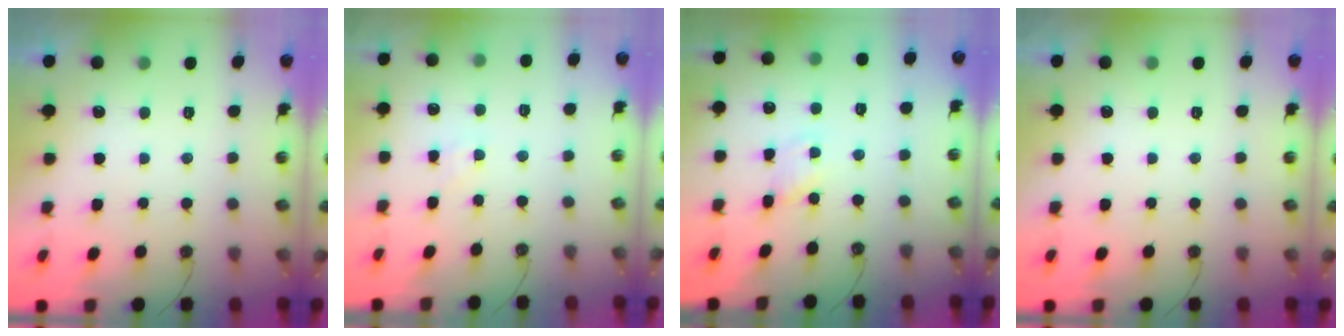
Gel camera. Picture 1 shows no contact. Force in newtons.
{"total": 2.4, "press": 2.4, "slide": 0.2}
{"total": 1.5, "press": 1.4, "slide": 0.2}
{"total": 0.0}